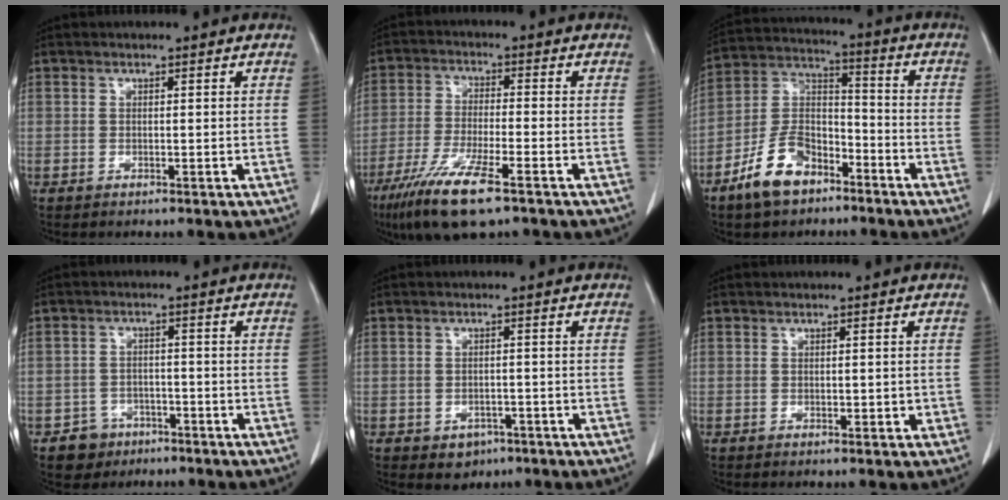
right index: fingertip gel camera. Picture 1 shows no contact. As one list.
[{"total": 10.9, "force": [-6.8, 1.3, 8.4], "torque": [-0.164, -0.029, -0.120]}, {"total": 11.0, "force": [-6.9, 5.8, 6.4], "torque": [-0.135, 0.011, -0.130]}, {"total": 4.2, "force": [-2.4, 3.5, 0.1], "torque": [0.007, 0.016, -0.033]}, {"total": 3.0, "force": [-1.5, 2.3, 1.1], "torque": [-0.007, 0.007, -0.008]}, {"total": 1.5, "force": [-0.1, 1.0, 1.1], "torque": [-0.013, 0.004, 0.003]}]